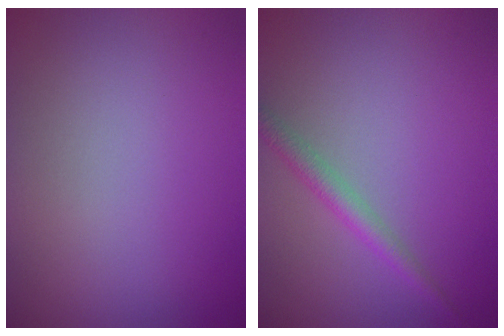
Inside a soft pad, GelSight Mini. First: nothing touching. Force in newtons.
{"total": 2.0, "press": 2.0, "slide": 0.0}